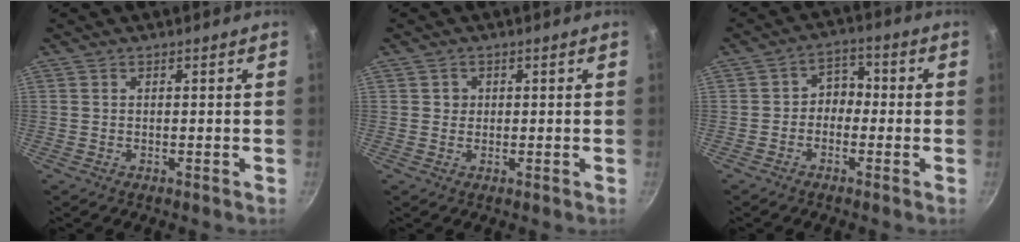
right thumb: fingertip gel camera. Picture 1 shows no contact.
{"total": 1.5, "force": [0.2, 1.5, 0.3], "torque": [0.005, 0.001, 0.001]}
{"total": 4.6, "force": [-1.1, 3.6, 2.5], "torque": [-0.004, 0.027, -0.030]}